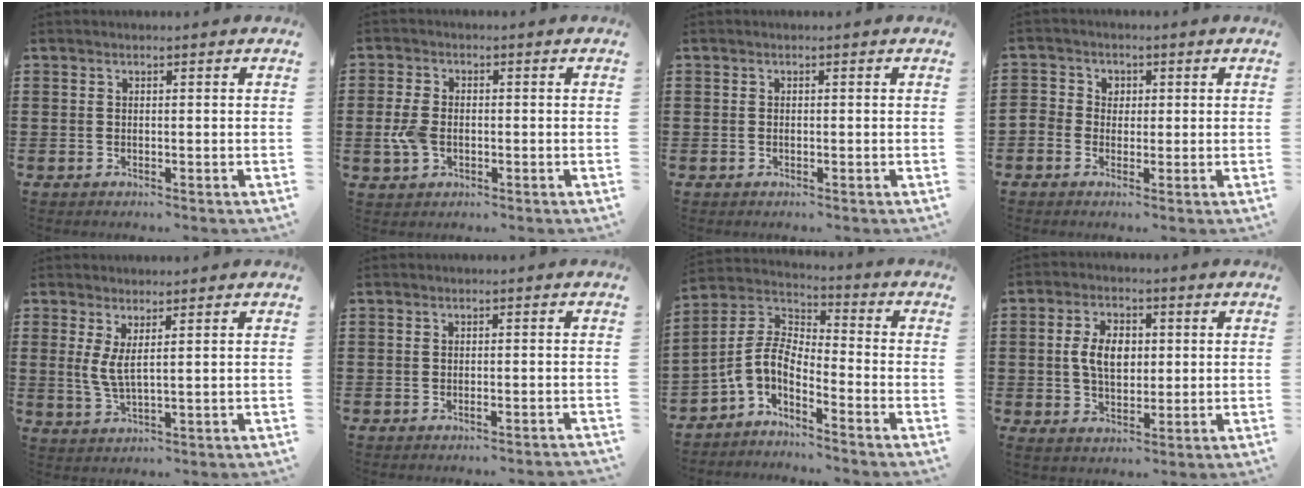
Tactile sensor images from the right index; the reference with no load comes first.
{"total": 4.2, "force": [-0.8, 2.7, 3.1], "torque": [-0.087, -0.006, -0.020]}
{"total": 0.0}
{"total": 2.6, "force": [-0.9, 2.4, 0.4], "torque": [-0.020, 0.010, -0.022]}
{"total": 3.3, "force": [1.3, 0.6, 3.0], "torque": [-0.079, -0.009, 0.018]}
{"total": 1.0, "force": [-0.9, 0.0, 0.4], "torque": [-0.008, -0.004, -0.017]}
{"total": 4.4, "force": [-2.7, 1.8, 2.9], "torque": [-0.102, -0.030, -0.071]}
{"total": 6.2, "force": [0.4, 3.8, 4.9], "torque": [-0.101, 0.008, 0.001]}